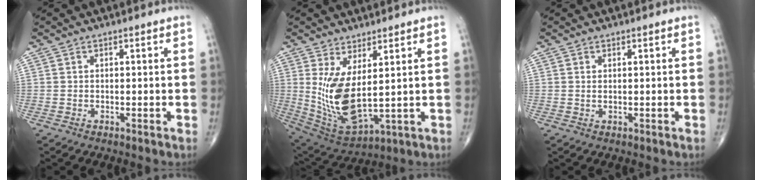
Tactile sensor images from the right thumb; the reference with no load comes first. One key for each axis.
{"total": 12.3, "fx": 2.2, "fy": 4.7, "fz": 11.2, "tx": -0.226, "ty": -0.035, "tz": 0.064}
{"total": 0.6, "fx": 0.2, "fy": 0.2, "fz": 0.5, "tx": -0.011, "ty": 0.000, "tz": 0.005}